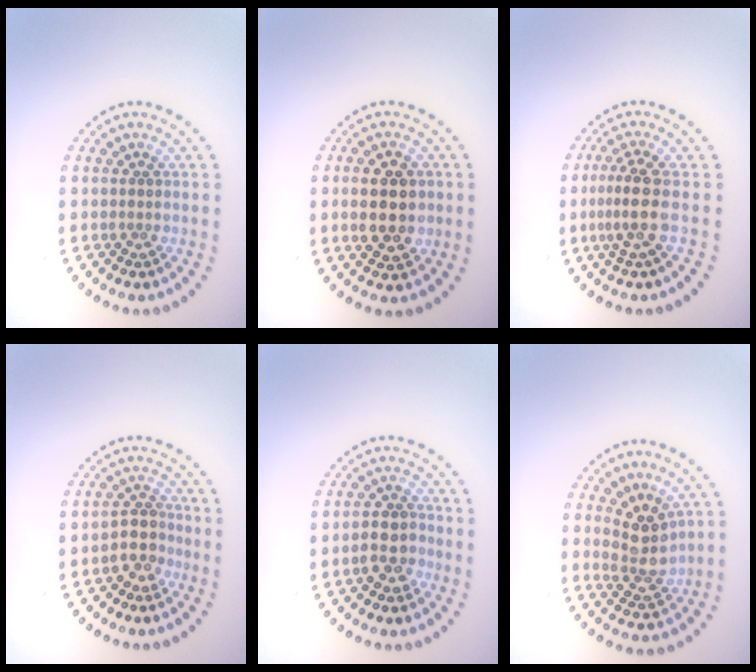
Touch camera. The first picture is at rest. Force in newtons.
{"total": 5.0, "press": 5.0, "slide": 0.3}
{"total": 2.9, "press": 2.4, "slide": 1.6}
{"total": 2.7, "press": 2.1, "slide": 1.6}
{"total": 2.8, "press": 2.6, "slide": 1.0}
{"total": 3.4, "press": 2.9, "slide": 1.7}